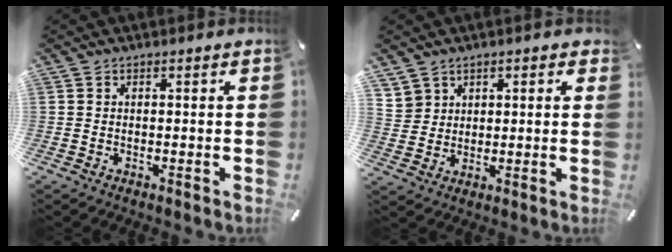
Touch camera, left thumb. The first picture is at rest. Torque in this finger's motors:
{"motor_torque": [1.05, -0.80, 0.11, -0.19, -0.04]}